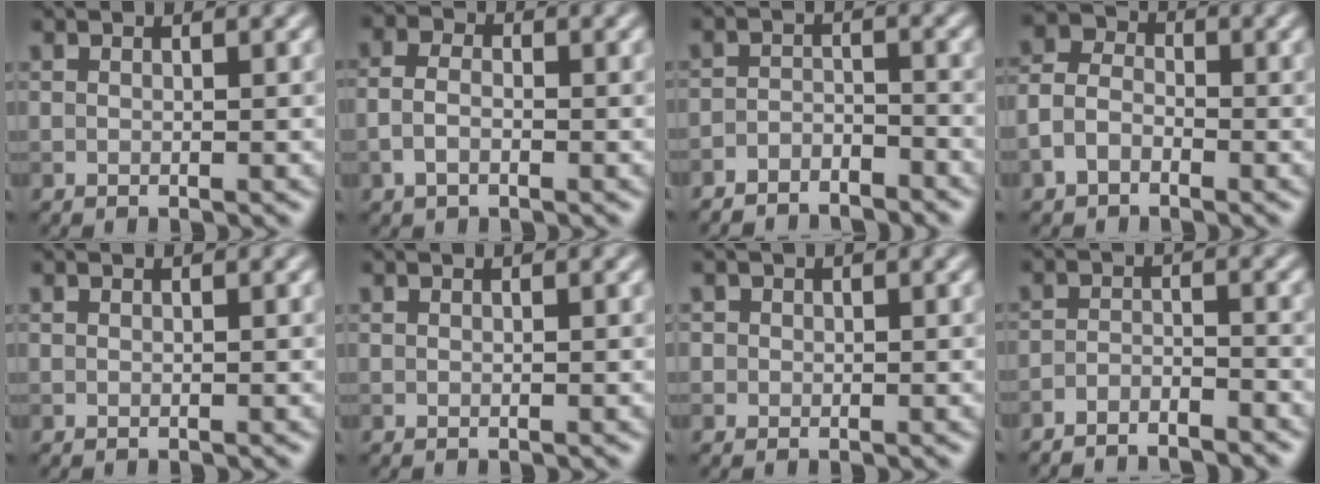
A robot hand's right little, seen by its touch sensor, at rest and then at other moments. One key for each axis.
{"total": 2.2, "fx": -0.7, "fy": 1.4, "fz": 1.5, "tx": -0.033, "ty": 0.004, "tz": -0.020}
{"total": 3.4, "fx": -3.3, "fy": 0.8, "fz": 0.7, "tx": -0.012, "ty": -0.006, "tz": -0.060}
{"total": 3.2, "fx": -1.5, "fy": 2.4, "fz": 1.6, "tx": -0.036, "ty": 0.009, "tz": -0.040}
{"total": 0.0}
{"total": 0.0}
{"total": 0.8, "fx": 0.1, "fy": 0.8, "fz": 0.0, "tx": 0.009, "ty": -0.004, "tz": -0.003}
{"total": 3.2, "fx": -3.0, "fy": 0.4, "fz": 0.8, "tx": -0.012, "ty": -0.003, "tz": -0.052}